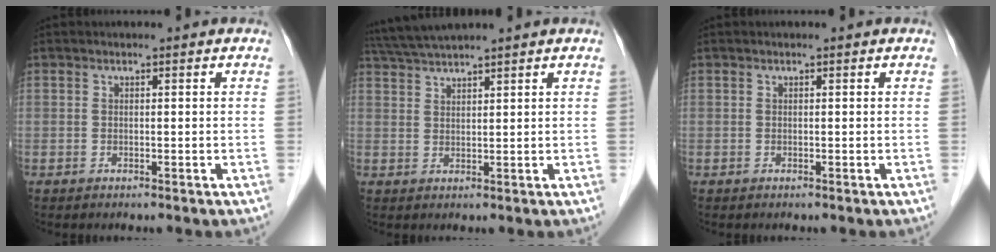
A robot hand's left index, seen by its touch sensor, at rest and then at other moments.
{"total": 5.5, "force": [5.0, -1.0, 2.1], "torque": [-0.045, 0.027, 0.097]}
{"total": 0.0}